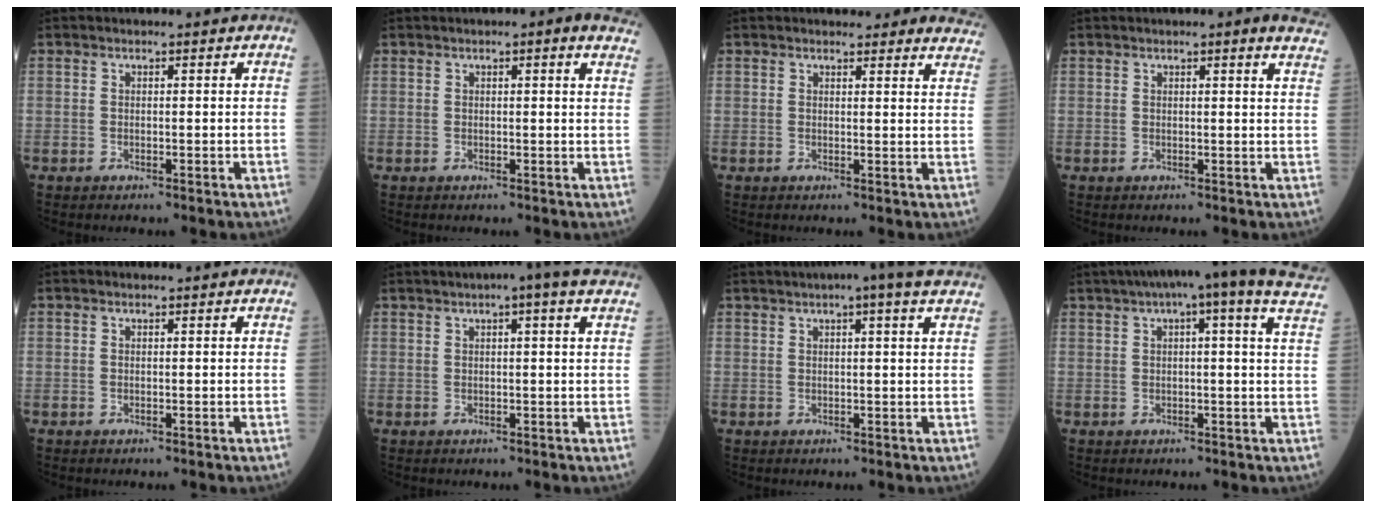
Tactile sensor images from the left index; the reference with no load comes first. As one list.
[{"total": 6.1, "force": [4.7, 1.1, 3.7], "torque": [-0.041, 0.012, 0.045]}, {"total": 12.5, "force": [11.8, 3.1, 2.6], "torque": [0.002, -0.013, 0.115]}, {"total": 8.2, "force": [7.0, 1.0, 4.2], "torque": [-0.043, 0.001, 0.065]}, {"total": 0.0}, {"total": 6.9, "force": [5.0, 0.6, 4.7], "torque": [-0.072, 0.034, 0.070]}, {"total": 8.7, "force": [6.8, 0.6, 5.4], "torque": [-0.082, 0.034, 0.087]}, {"total": 17.8, "force": [14.1, 1.0, 10.8], "torque": [-0.169, 0.040, 0.173]}]